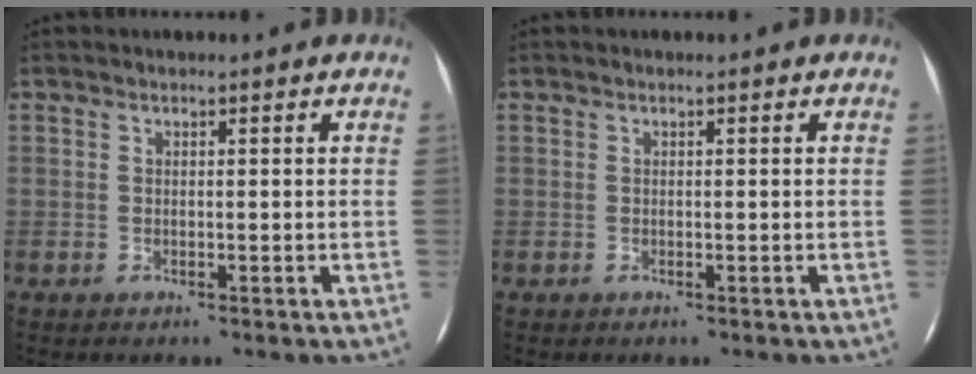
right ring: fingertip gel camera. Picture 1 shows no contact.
{"total": 0.0}